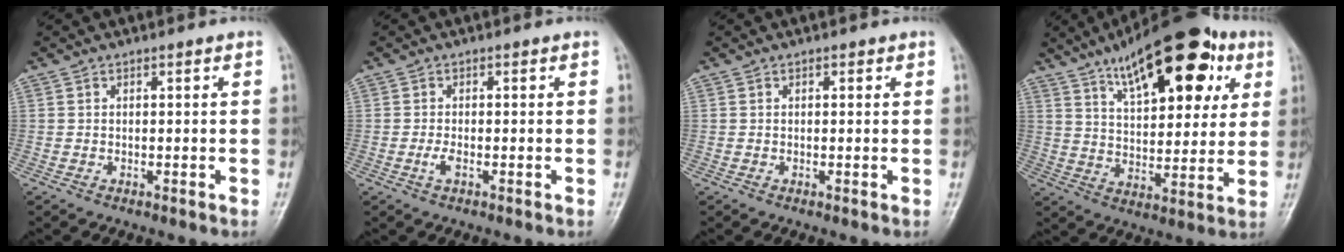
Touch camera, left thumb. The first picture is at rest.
{"total": 1.9, "force": [-0.5, 0.8, 1.7], "torque": [-0.034, 0.000, -0.013]}
{"total": 0.9, "force": [0.4, 0.6, 0.5], "torque": [0.002, 0.001, 0.002]}
{"total": 22.9, "force": [11.2, 9.7, 17.5], "torque": [-0.221, -0.021, 0.173]}